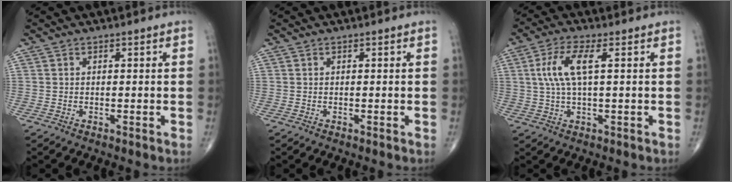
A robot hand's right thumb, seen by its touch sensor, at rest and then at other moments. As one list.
[{"total": 0.0}, {"total": 7.4, "force": [1.6, 2.1, 6.9], "torque": [-0.165, 0.012, 0.035]}]